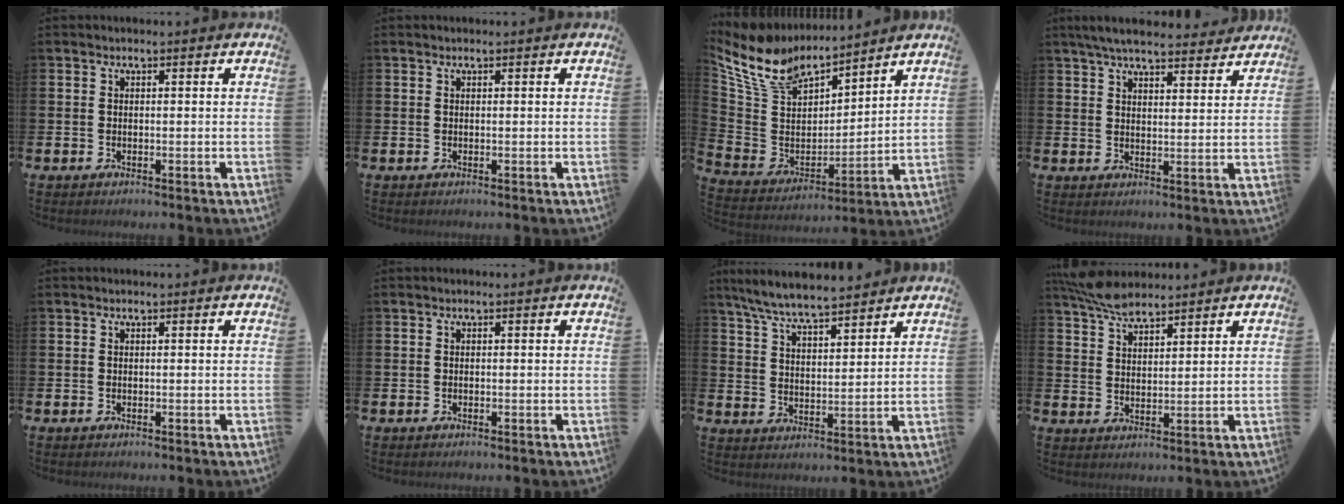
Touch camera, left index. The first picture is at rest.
{"total": 0.0}
{"total": 10.0, "force": [8.6, 4.2, 2.9], "torque": [-0.106, -0.054, 0.156]}
{"total": 5.9, "force": [5.6, 1.0, 1.7], "torque": [-0.046, -0.023, 0.100]}
{"total": 0.0}
{"total": 0.0}
{"total": 6.9, "force": [6.6, 0.5, 2.1], "torque": [-0.066, -0.030, 0.120]}
{"total": 5.7, "force": [5.3, 1.4, 1.8], "torque": [-0.044, -0.021, 0.096]}